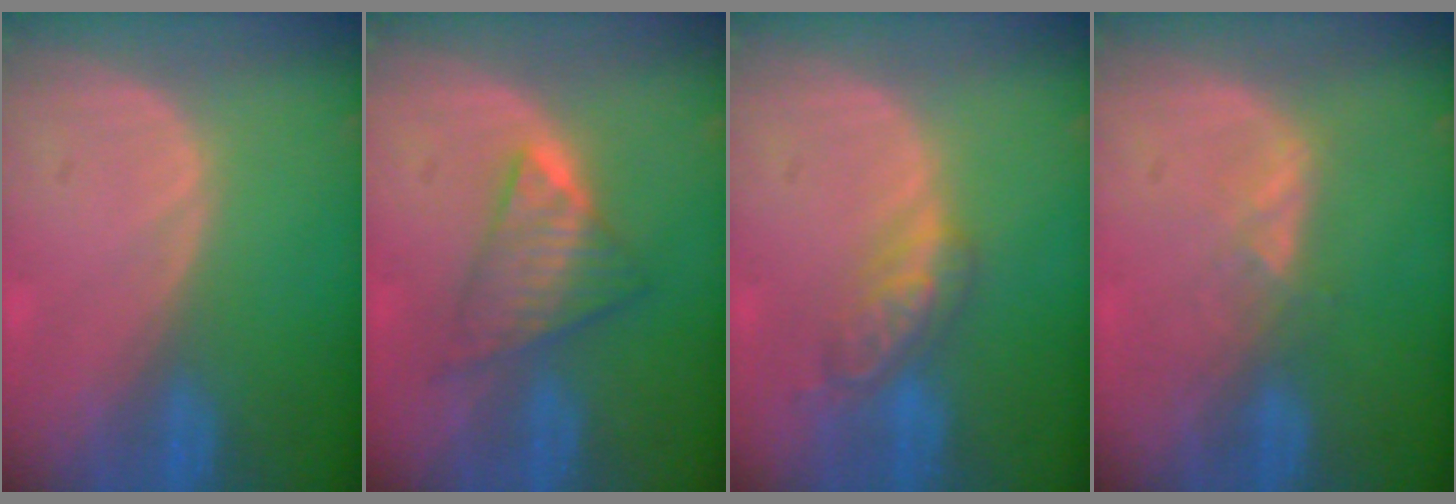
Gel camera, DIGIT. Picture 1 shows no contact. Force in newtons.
{"total": 5.9, "press": 5.9, "slide": 0.8}
{"total": 5.7, "press": 5.0, "slide": 2.7}
{"total": 2.0, "press": 2.0, "slide": 0.3}